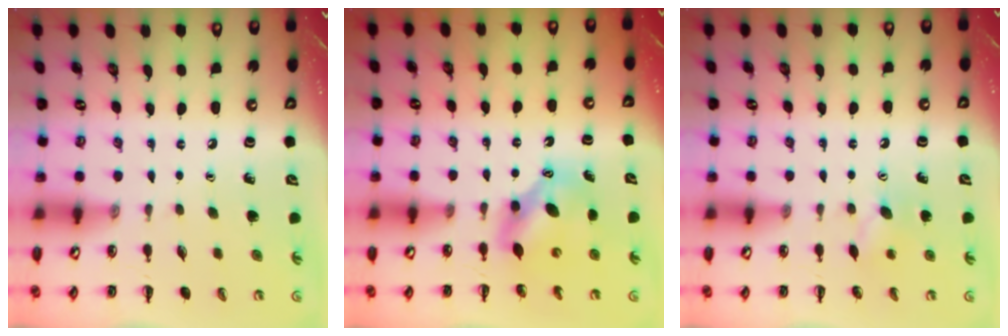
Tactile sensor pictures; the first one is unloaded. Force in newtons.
{"total": 7.4, "press": 7.4, "slide": 0.9}
{"total": 5.4, "press": 5.2, "slide": 1.4}